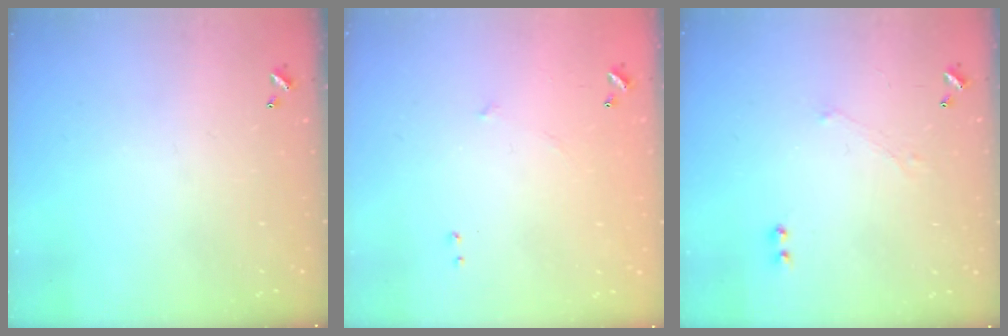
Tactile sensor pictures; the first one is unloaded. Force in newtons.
{"total": 7.0, "press": 7.0, "slide": 0.6}
{"total": 1.0, "press": 0.9, "slide": 0.5}